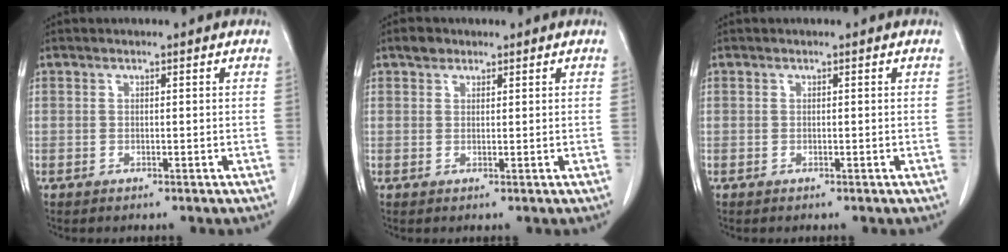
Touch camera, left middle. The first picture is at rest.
{"total": 1.7, "force": [1.2, 1.1, 0.4], "torque": [-0.009, 0.004, 0.020]}
{"total": 0.0}